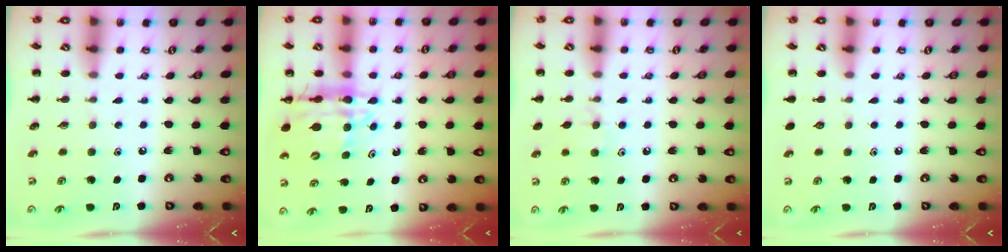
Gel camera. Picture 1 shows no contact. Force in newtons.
{"total": 11.6, "press": 11.1, "slide": 3.3}
{"total": 5.5, "press": 5.1, "slide": 1.9}
{"total": 0.0}